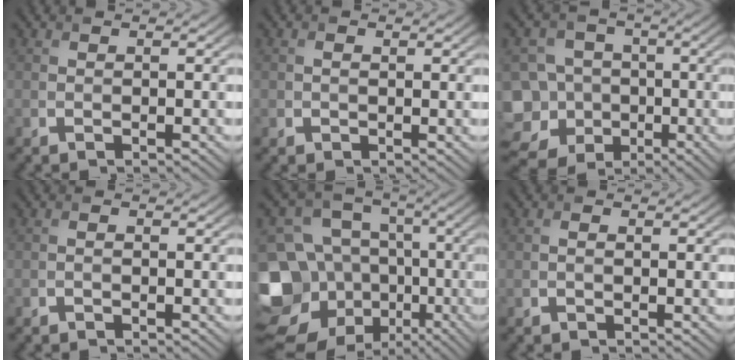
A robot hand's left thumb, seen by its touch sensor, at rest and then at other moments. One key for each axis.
{"total": 1.2, "fx": 0.1, "fy": 0.9, "fz": 0.7, "tx": -0.018, "ty": -0.002, "tz": 0.000}
{"total": 15.4, "fx": -7.1, "fy": 12.9, "fz": 4.5, "tx": -0.149, "ty": -0.025, "tz": -0.120}
{"total": 0.9, "fx": -0.5, "fy": 0.4, "fz": 0.5, "tx": -0.009, "ty": -0.001, "tz": -0.010}
{"total": 19.4, "fx": -6.6, "fy": 16.2, "fz": 8.3, "tx": -0.226, "ty": -0.005, "tz": -0.118}
{"total": 1.2, "fx": -0.3, "fy": 0.6, "fz": 0.9, "tx": -0.018, "ty": 0.000, "tz": -0.005}